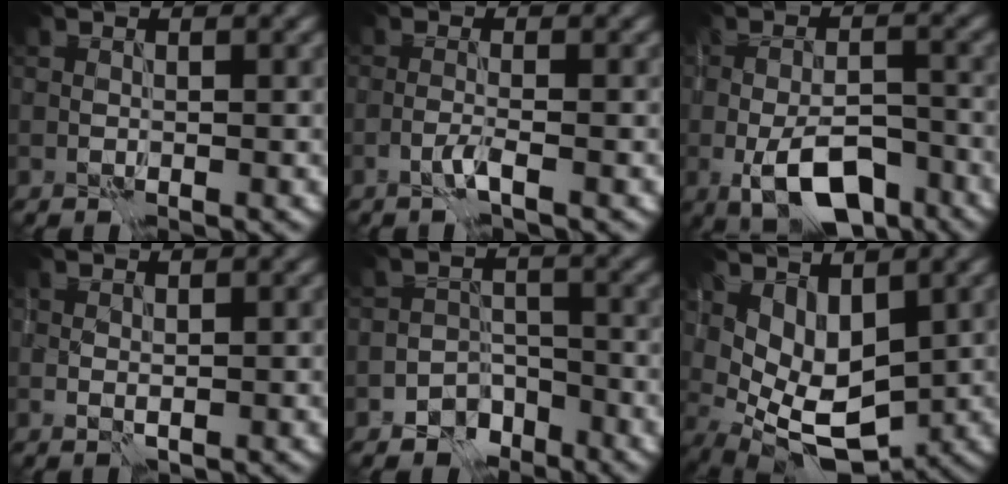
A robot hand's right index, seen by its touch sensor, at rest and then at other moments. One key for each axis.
{"total": 1.3, "fx": -0.8, "fy": -0.3, "fz": 1.0, "tx": -0.023, "ty": 0.005, "tz": -0.019}
{"total": 7.7, "fx": -4.0, "fy": 3.3, "fz": 5.7, "tx": -0.093, "ty": -0.002, "tz": -0.068}
{"total": 0.9, "fx": 0.3, "fy": 0.5, "fz": 0.7, "tx": -0.015, "ty": -0.003, "tz": 0.010}
{"total": 3.3, "fx": -2.5, "fy": 2.0, "fz": 0.7, "tx": 0.001, "ty": 0.000, "tz": -0.045}
{"total": 5.6, "fx": 1.2, "fy": 3.4, "fz": 4.4, "tx": -0.084, "ty": -0.019, "tz": 0.033}